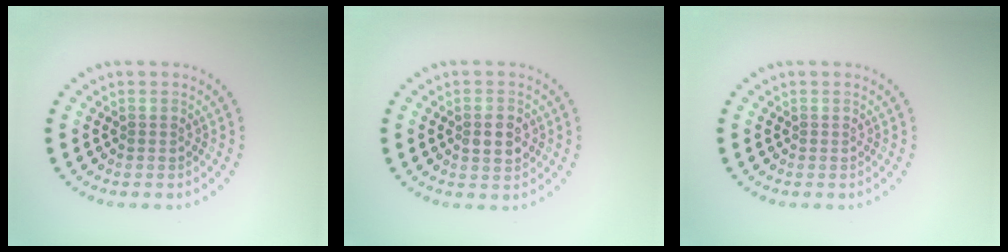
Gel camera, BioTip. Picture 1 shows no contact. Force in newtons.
{"total": 2.2, "press": 2.2, "slide": 0.1}
{"total": 0.0}